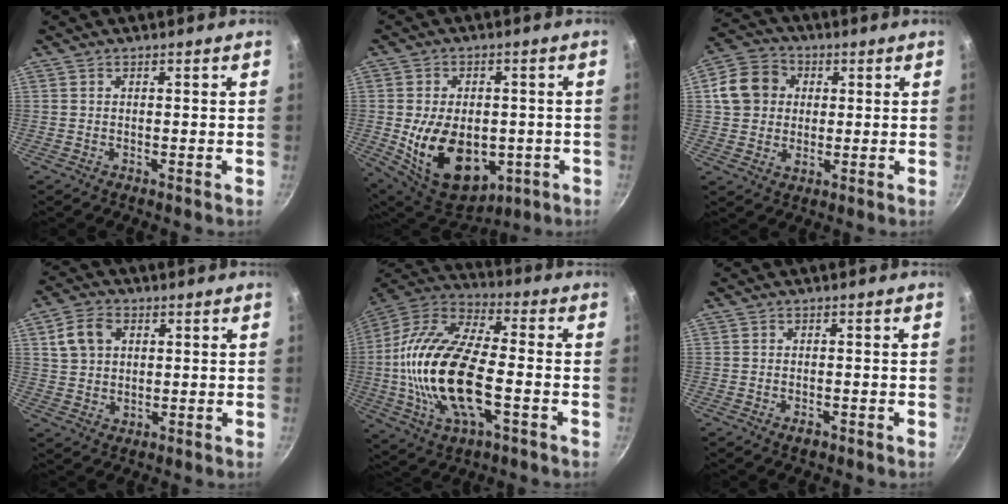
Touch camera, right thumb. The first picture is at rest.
{"total": 18.1, "force": [-3.2, 12.1, 13.1], "torque": [-0.196, -0.006, -0.028]}
{"total": 10.5, "force": [2.0, 9.0, 5.1], "torque": [-0.068, 0.009, 0.022]}
{"total": 7.6, "force": [2.4, 5.7, 4.4], "torque": [-0.072, 0.000, 0.042]}
{"total": 23.4, "force": [-3.6, 10.6, 20.5], "torque": [-0.405, 0.025, -0.079]}
{"total": 1.8, "force": [-0.9, 0.9, 1.2], "torque": [-0.020, 0.002, -0.016]}